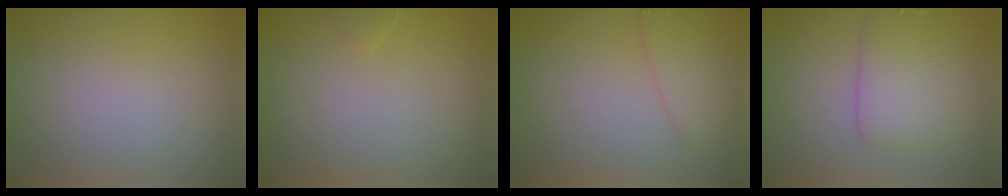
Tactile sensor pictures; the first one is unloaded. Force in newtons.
{"total": 0.5, "press": 0.5, "slide": 0.0}
{"total": 2.3, "press": 2.3, "slide": 0.1}
{"total": 4.3, "press": 4.3, "slide": 0.0}